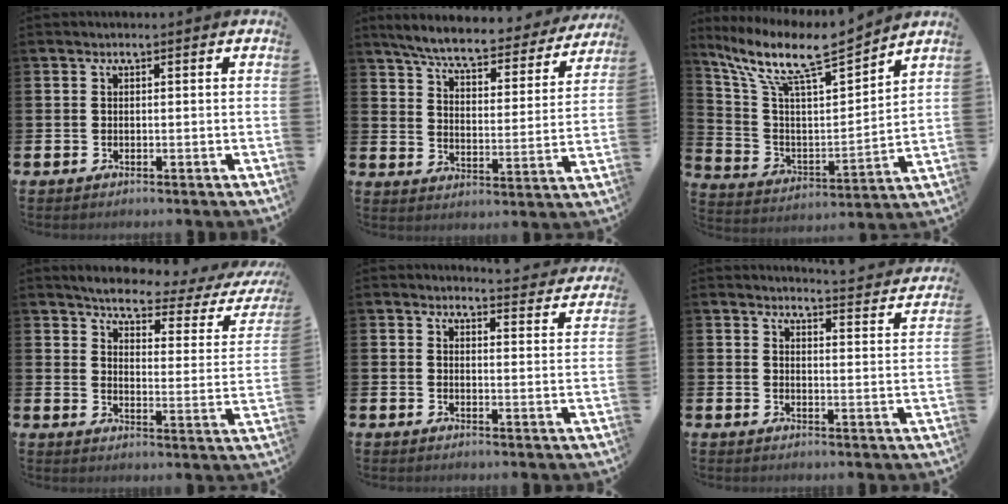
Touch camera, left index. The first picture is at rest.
{"total": 7.1, "force": [6.5, 0.9, 2.7], "torque": [-0.080, -0.043, 0.107]}
{"total": 11.0, "force": [9.3, 2.0, 5.5], "torque": [-0.145, -0.062, 0.154]}
{"total": 4.6, "force": [4.1, 0.7, 1.9], "torque": [-0.051, -0.034, 0.059]}
{"total": 3.8, "force": [3.8, 0.2, 0.2], "torque": [0.010, -0.033, 0.063]}
{"total": 4.2, "force": [4.2, -0.2, 0.4], "torque": [-0.006, -0.037, 0.068]}